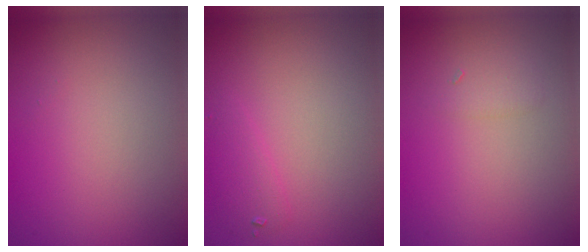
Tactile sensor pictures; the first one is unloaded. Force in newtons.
{"total": 1.4, "press": 1.4, "slide": 0.0}
{"total": 1.0, "press": 1.0, "slide": 0.1}